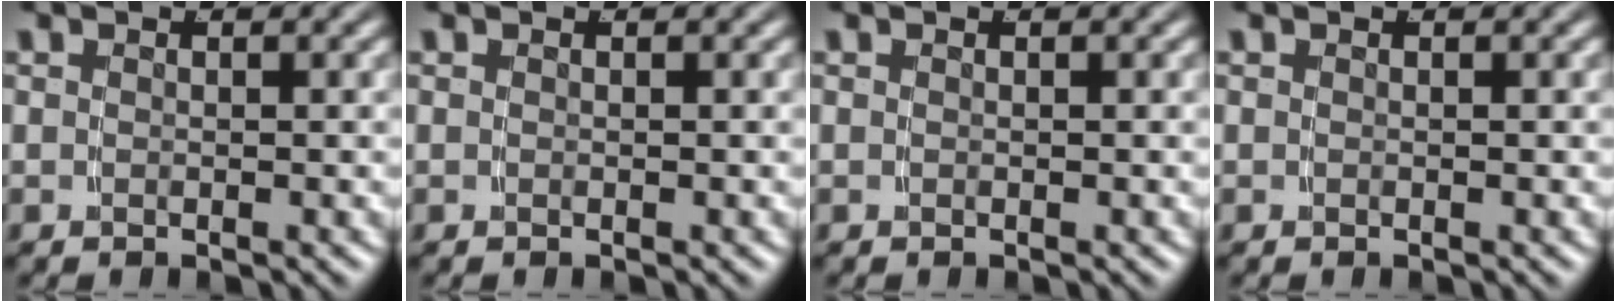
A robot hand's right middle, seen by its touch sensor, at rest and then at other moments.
{"total": 0.0}
{"total": 0.0}
{"total": 0.0}